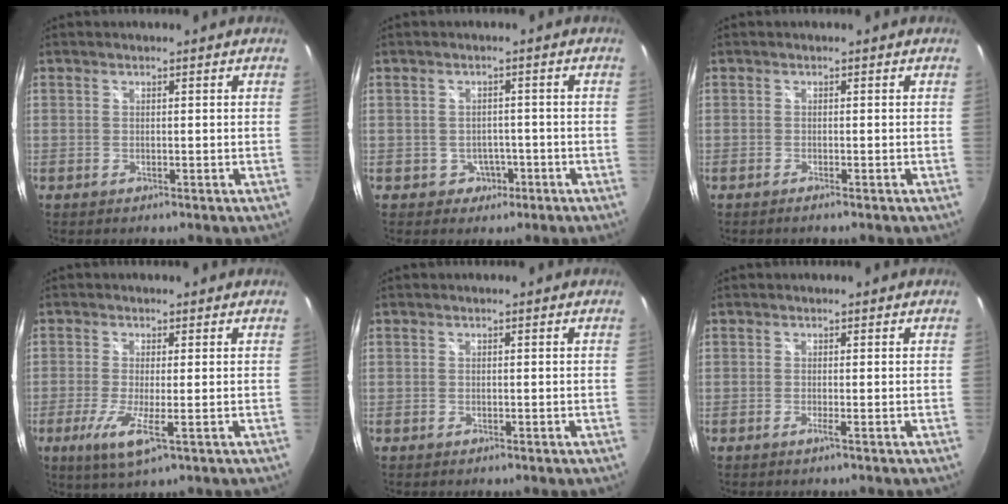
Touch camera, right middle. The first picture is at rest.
{"total": 3.6, "force": [-1.4, 3.2, 0.4], "torque": [-0.016, 0.009, -0.012]}
{"total": 1.0, "force": [-0.8, -0.2, 0.6], "torque": [-0.009, -0.002, -0.015]}
{"total": 5.8, "force": [-1.9, 0.4, 5.5], "torque": [-0.122, -0.020, -0.038]}
{"total": 0.0}
{"total": 0.6, "force": [-0.3, -0.2, 0.5], "torque": [-0.005, -0.006, -0.008]}